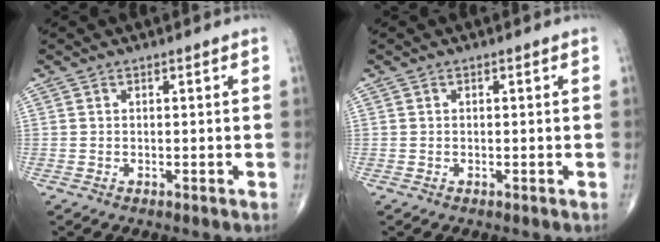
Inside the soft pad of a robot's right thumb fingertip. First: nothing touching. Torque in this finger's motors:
{"motor_torque": [0.05, -0.09, -0.18, -0.07, 0.01]}